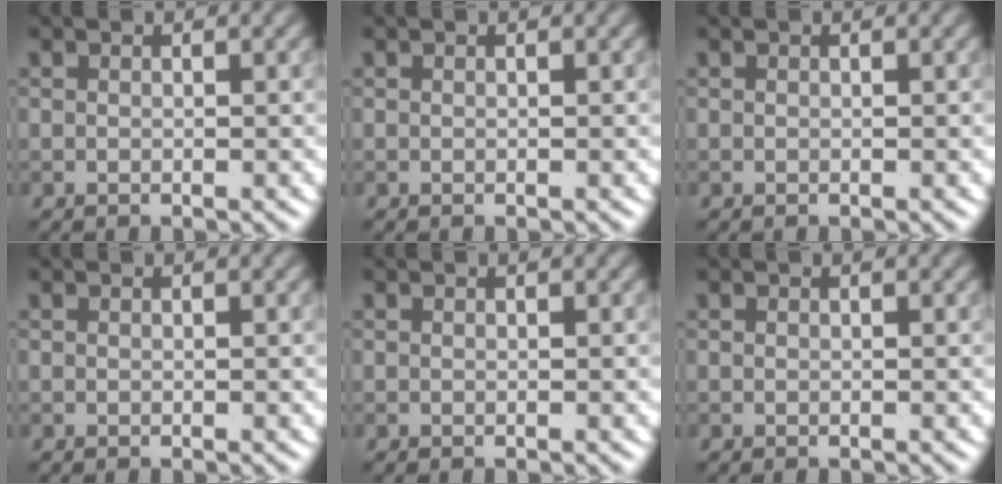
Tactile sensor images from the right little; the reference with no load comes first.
{"total": 0.0}
{"total": 0.0}
{"total": 0.0}
{"total": 0.0}
{"total": 0.0}